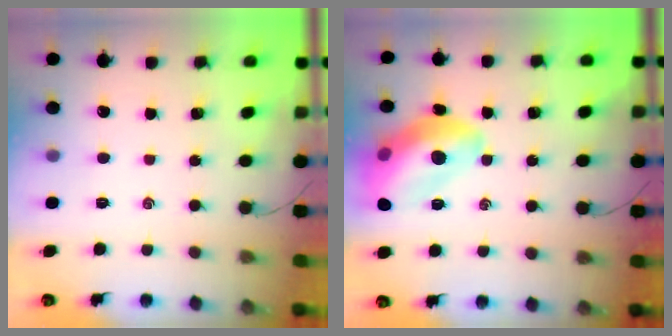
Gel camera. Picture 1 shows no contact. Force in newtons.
{"total": 17.0, "press": 16.9, "slide": 2.0}